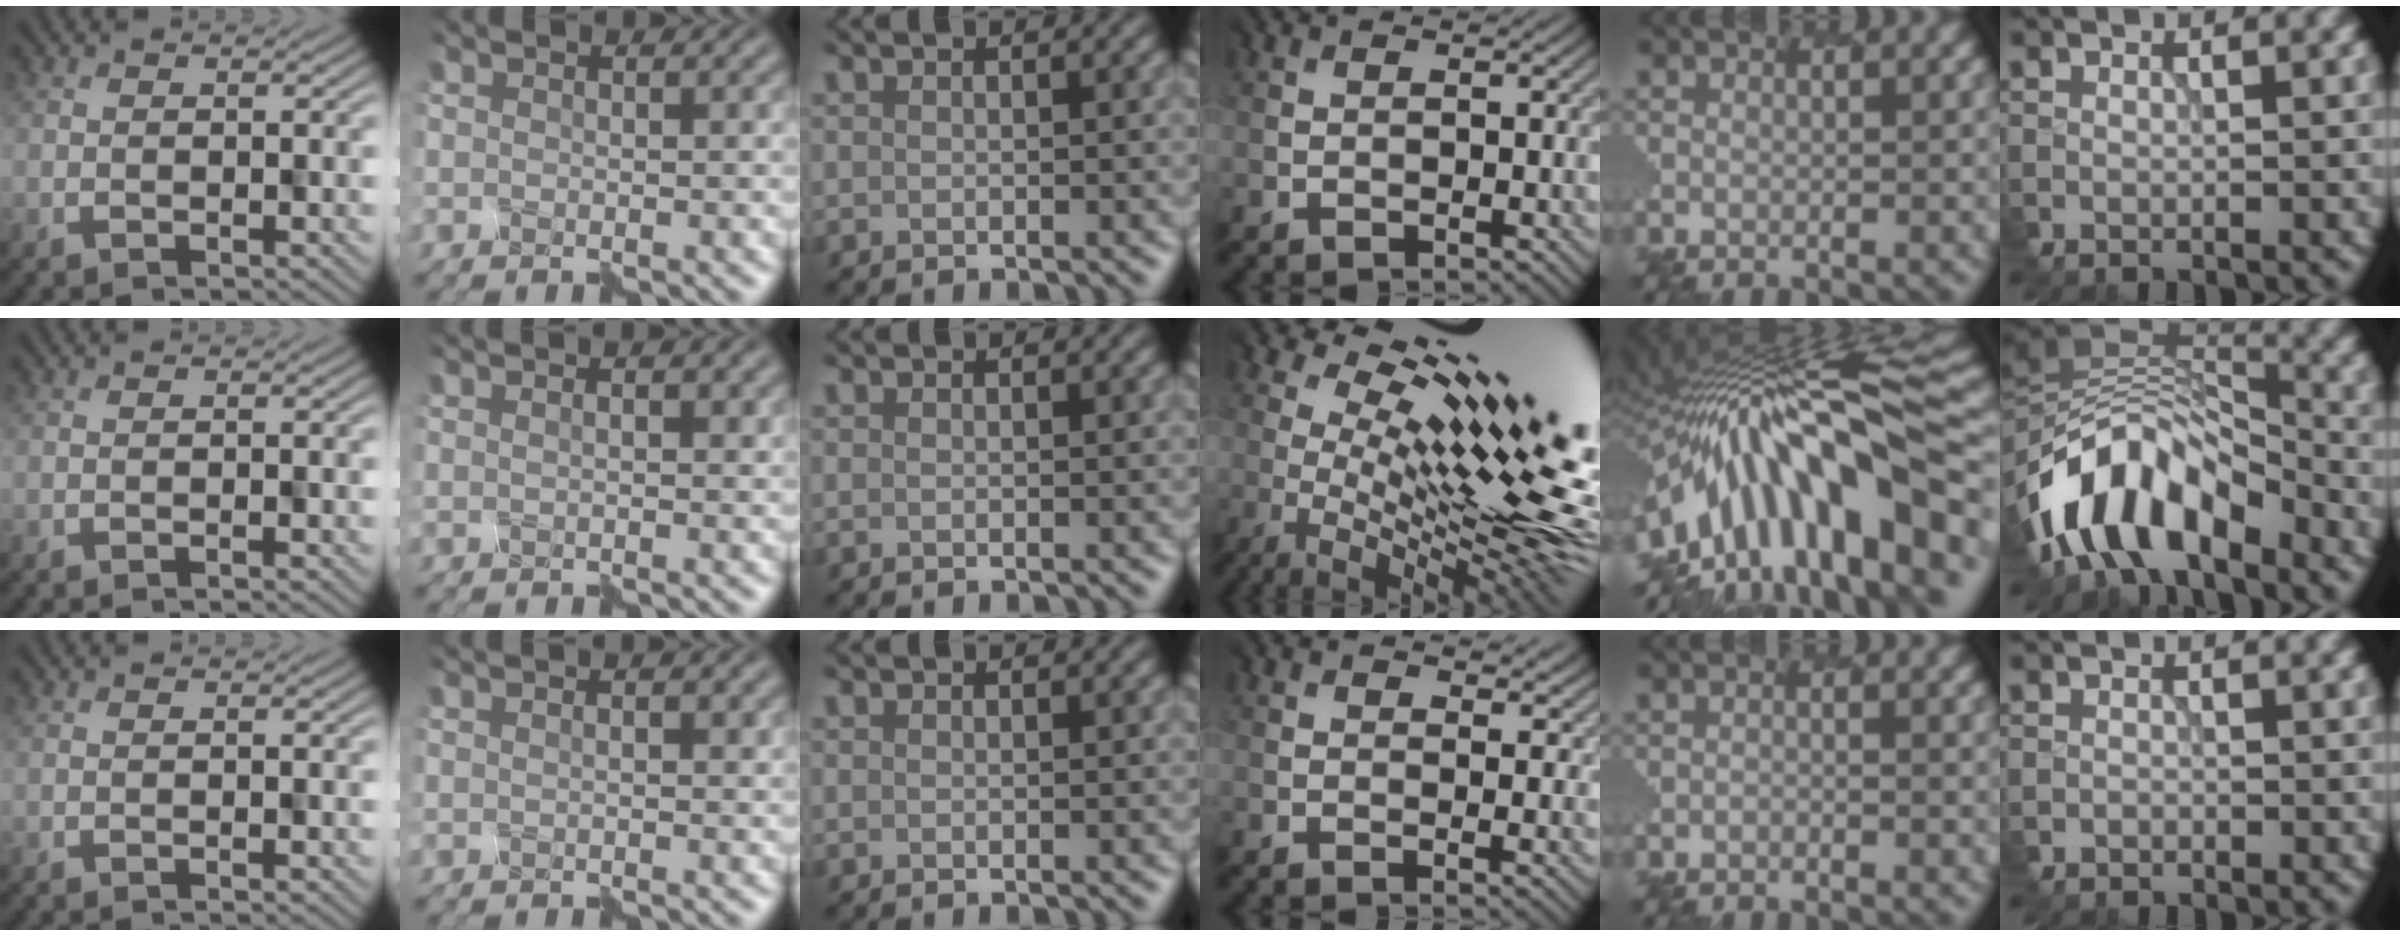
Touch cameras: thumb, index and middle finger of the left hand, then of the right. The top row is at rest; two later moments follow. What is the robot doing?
{"motion": "disassemble", "object": "hinged jar"}